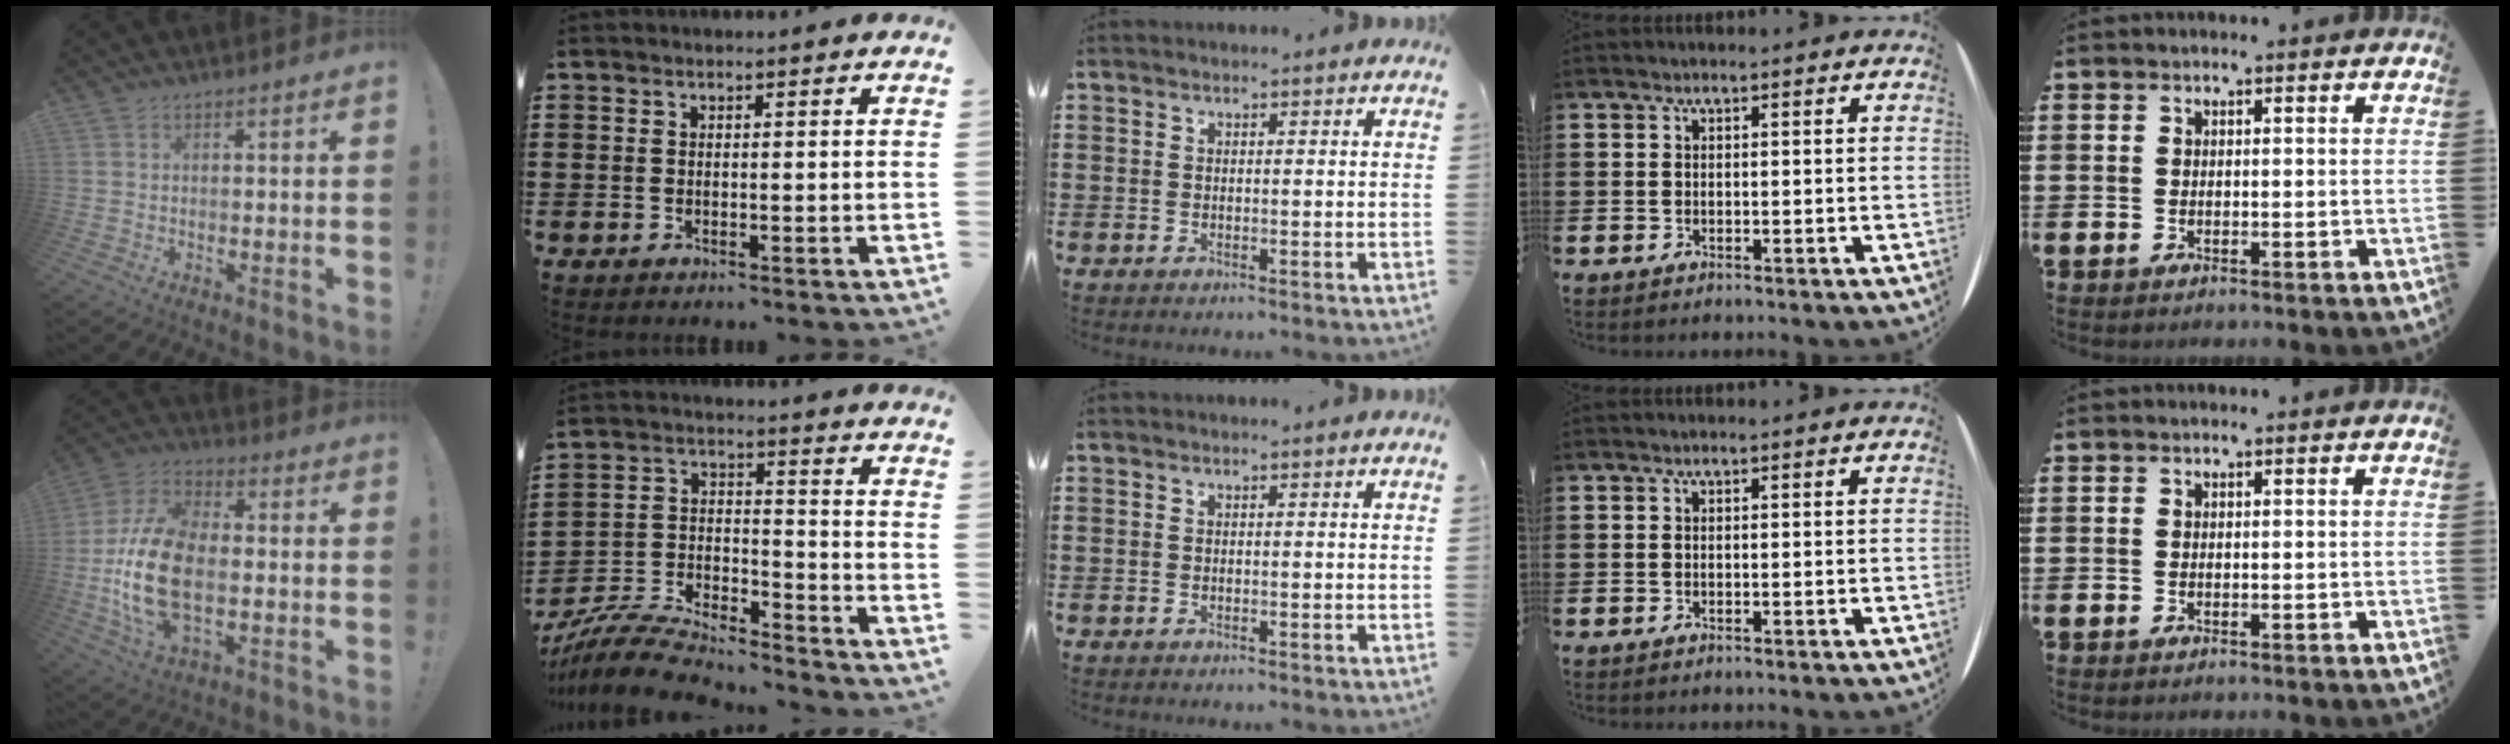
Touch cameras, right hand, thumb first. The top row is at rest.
{"thumb": {"total": 19.8, "force": [-2.9, 11.7, 15.7], "torque": [-0.311, 0.008, -0.041]}, "index": {"total": 7.4, "force": [-7.1, 1.2, 1.7], "torque": [-0.044, 0.005, -0.144]}}